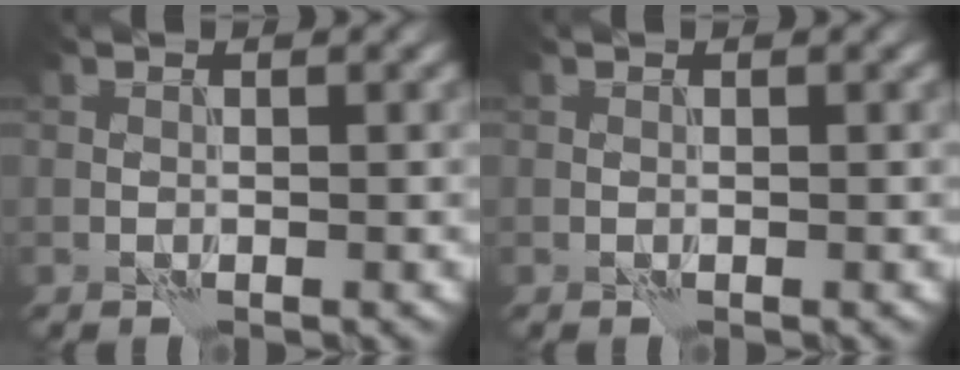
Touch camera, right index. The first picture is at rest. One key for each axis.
{"total": 0.0}